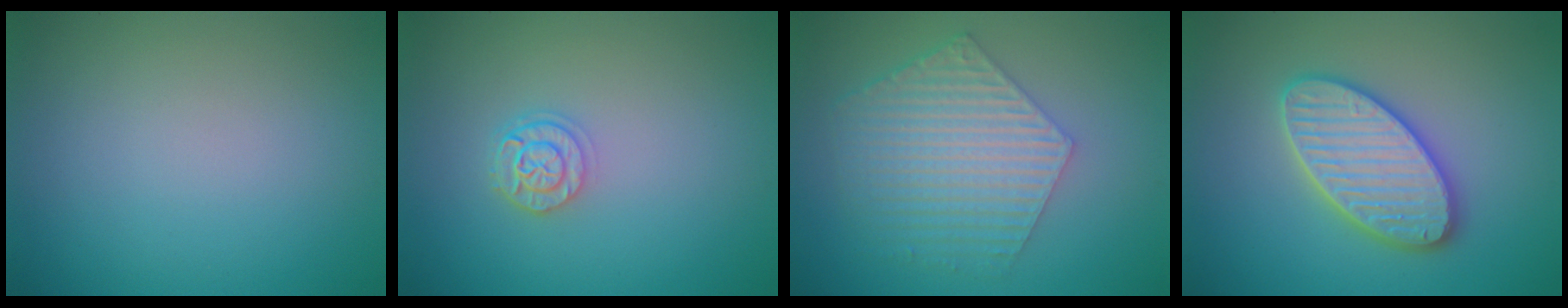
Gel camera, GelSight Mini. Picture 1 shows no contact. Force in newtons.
{"total": 2.4, "press": 2.0, "slide": 1.3}
{"total": 5.9, "press": 4.3, "slide": 4.0}
{"total": 5.3, "press": 5.3, "slide": 0.7}